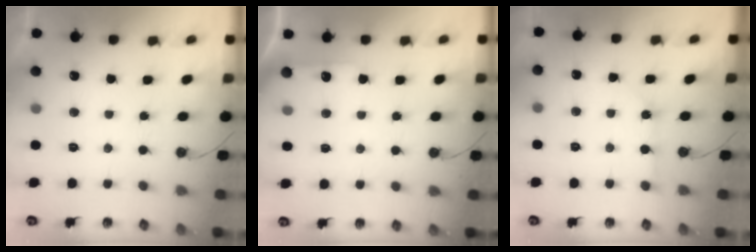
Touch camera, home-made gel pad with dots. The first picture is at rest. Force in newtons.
{"total": 4.6, "press": 4.5, "slide": 0.5}
{"total": 2.8, "press": 2.8, "slide": 0.2}